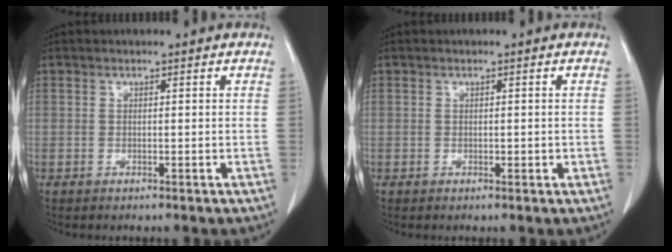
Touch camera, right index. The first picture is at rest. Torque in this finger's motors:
{"motor_torque": [-0.16, 0.31, -0.05, 0.01]}